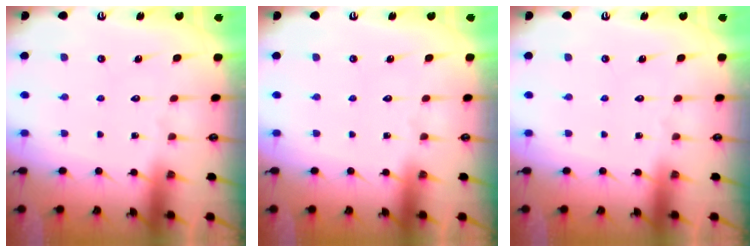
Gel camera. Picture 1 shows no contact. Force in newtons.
{"total": 0.0}
{"total": 0.0}